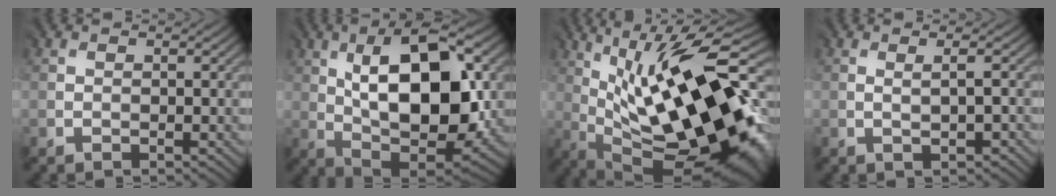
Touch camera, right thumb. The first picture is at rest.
{"total": 15.5, "force": [2.9, 7.3, 13.4], "torque": [-0.218, 0.013, 0.043]}
{"total": 19.7, "force": [1.5, 7.8, 18.1], "torque": [-0.294, 0.016, 0.024]}
{"total": 1.1, "force": [0.0, -0.3, 1.0], "torque": [-0.015, 0.000, 0.002]}